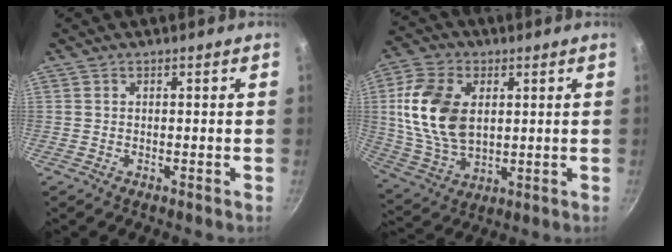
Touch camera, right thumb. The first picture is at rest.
{"total": 16.1, "force": [2.8, 10.3, 12.1], "torque": [-0.219, -0.007, 0.059]}